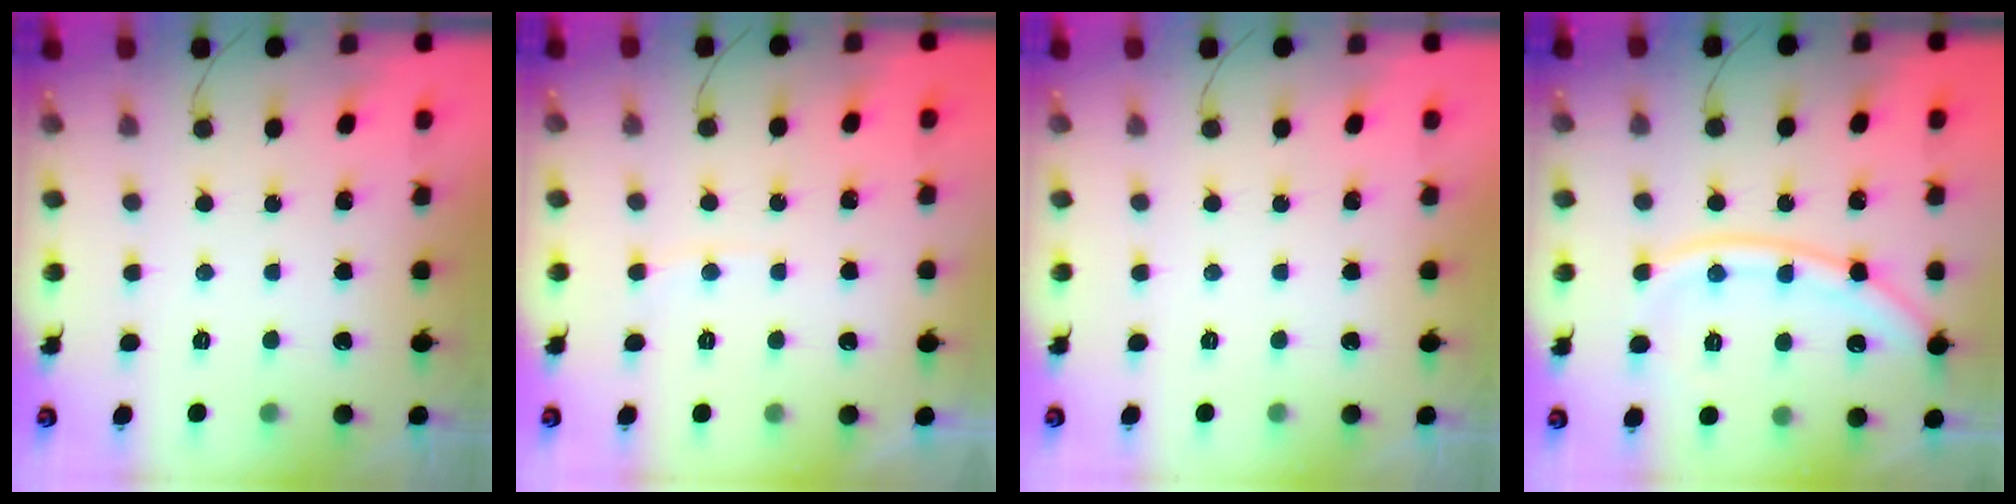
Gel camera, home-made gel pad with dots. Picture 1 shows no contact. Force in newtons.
{"total": 2.9, "press": 2.9, "slide": 0.4}
{"total": 0.0}
{"total": 12.0, "press": 11.9, "slide": 1.5}